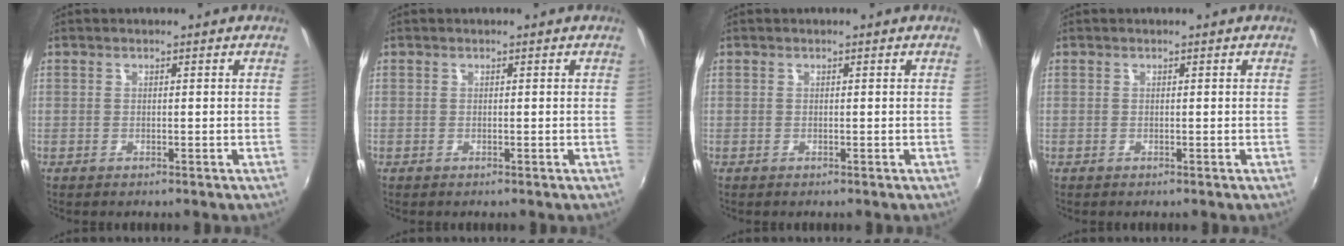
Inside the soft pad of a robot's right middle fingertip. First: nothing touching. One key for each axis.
{"total": 0.0}
{"total": 0.0}
{"total": 0.0}